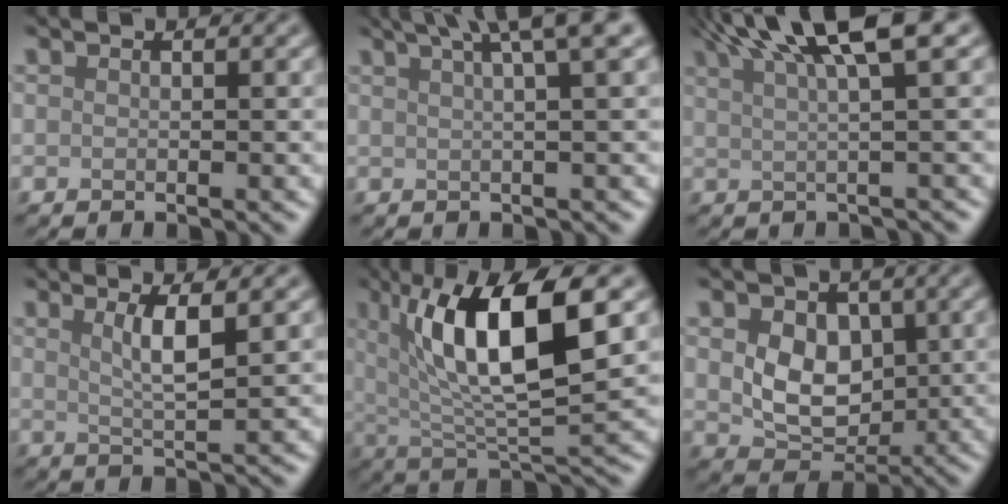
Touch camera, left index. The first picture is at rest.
{"total": 6.6, "force": [3.9, 1.5, 5.1], "torque": [-0.048, 0.029, 0.036]}
{"total": 7.6, "force": [4.3, 1.6, 6.1], "torque": [-0.069, 0.027, 0.068]}
{"total": 3.2, "force": [1.2, 0.6, 2.9], "torque": [-0.047, -0.002, 0.021]}
{"total": 9.8, "force": [3.2, 2.7, 8.8], "torque": [-0.147, -0.003, 0.059]}
{"total": 5.1, "force": [0.5, 3.8, 3.3], "torque": [-0.061, -0.008, 0.012]}